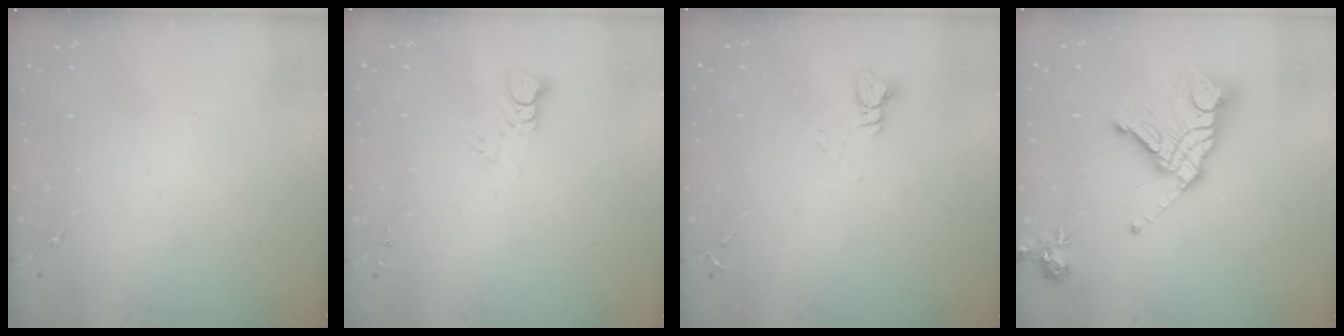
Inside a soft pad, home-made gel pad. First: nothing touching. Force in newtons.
{"total": 2.9, "press": 2.9, "slide": 0.2}
{"total": 3.8, "press": 3.8, "slide": 0.5}
{"total": 18.0, "press": 17.9, "slide": 1.9}